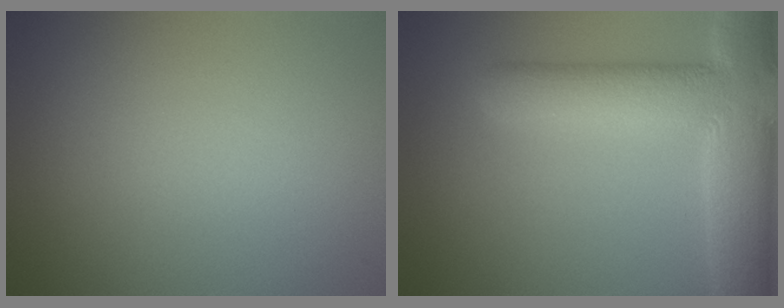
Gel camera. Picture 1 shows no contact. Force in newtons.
{"total": 9.5, "press": 9.5, "slide": 1.2}